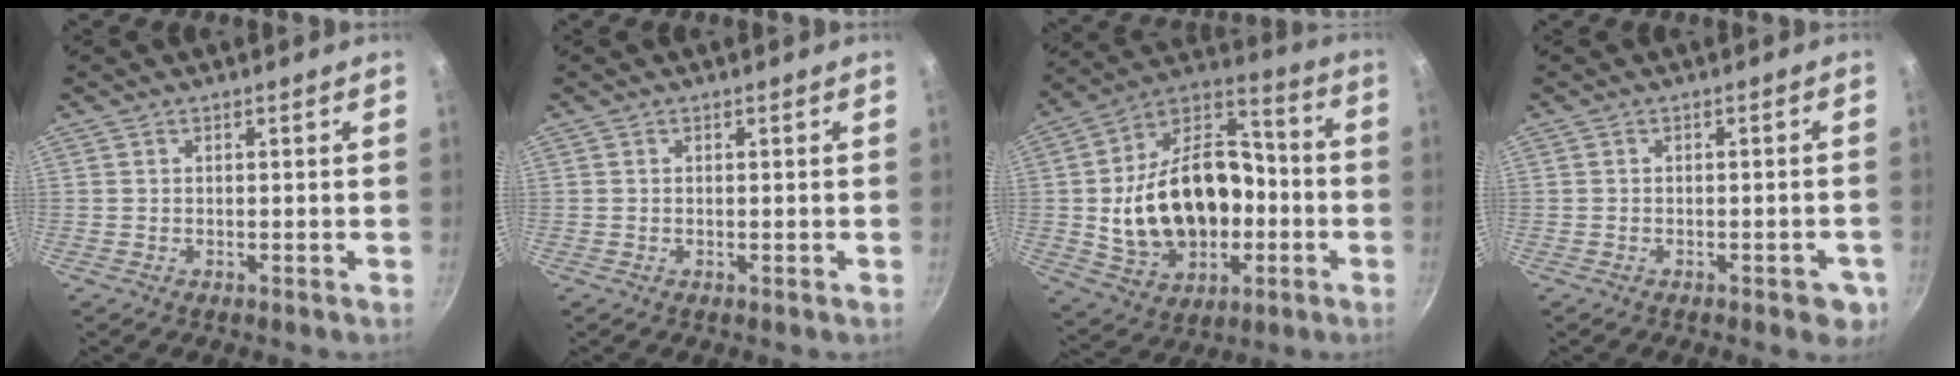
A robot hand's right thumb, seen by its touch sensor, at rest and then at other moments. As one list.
[{"total": 0.0}, {"total": 24.8, "force": [-3.1, 17.2, 17.6], "torque": [-0.281, 0.059, -0.039]}, {"total": 4.4, "force": [-1.9, 1.9, 3.5], "torque": [-0.028, 0.012, -0.017]}]